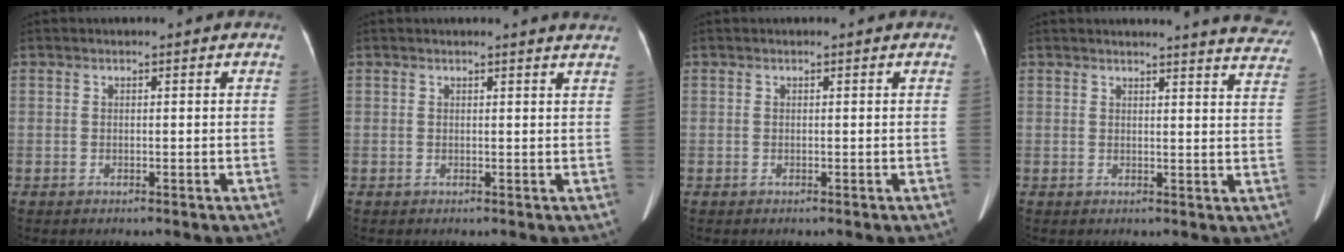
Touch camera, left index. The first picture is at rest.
{"total": 2.5, "force": [2.4, -0.4, 0.6], "torque": [-0.013, -0.011, 0.013]}
{"total": 0.0}
{"total": 11.6, "force": [11.4, 0.4, 2.4], "torque": [-0.006, -0.069, 0.094]}